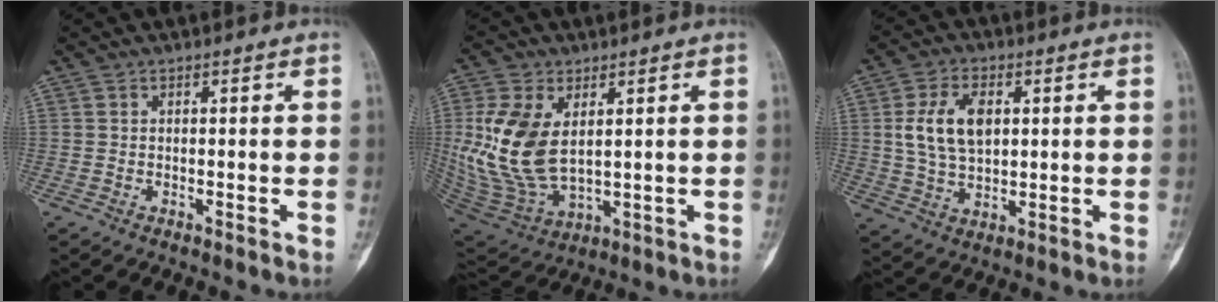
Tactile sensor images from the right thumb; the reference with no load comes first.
{"total": 15.7, "force": [2.8, 9.4, 12.3], "torque": [-0.246, -0.018, 0.070]}
{"total": 10.3, "force": [2.1, 6.3, 7.9], "torque": [-0.142, -0.002, 0.044]}